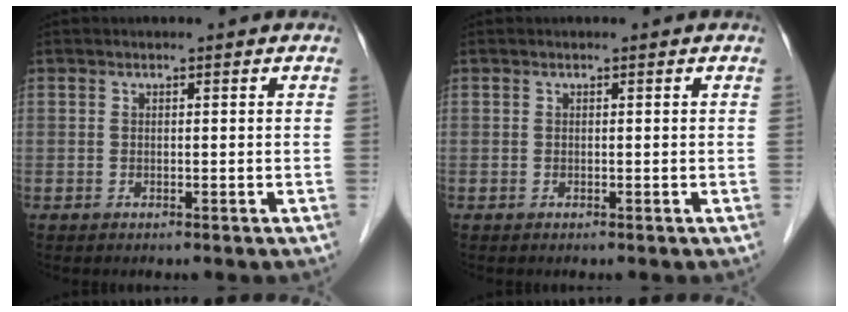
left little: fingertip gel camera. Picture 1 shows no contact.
{"total": 0.0}